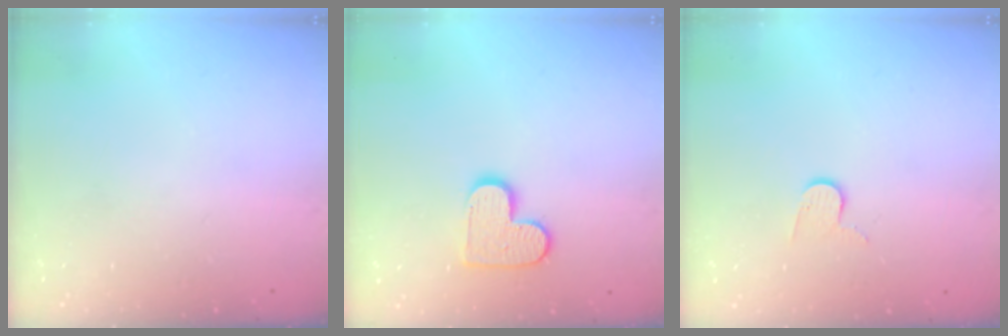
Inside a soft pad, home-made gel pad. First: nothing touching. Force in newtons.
{"total": 10.6, "press": 10.6, "slide": 0.7}
{"total": 6.0, "press": 6.0, "slide": 0.2}